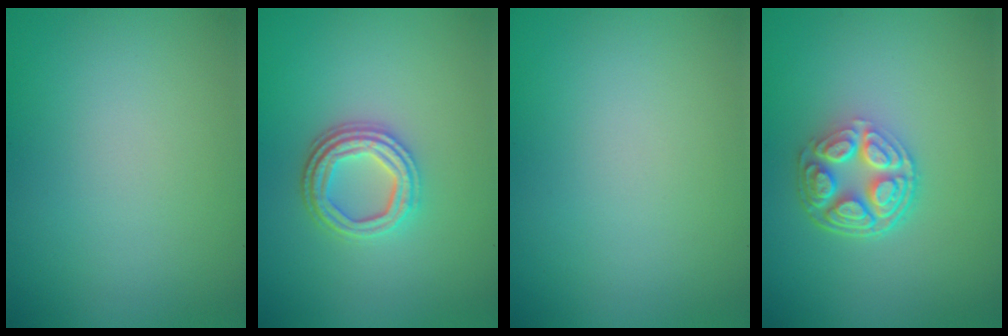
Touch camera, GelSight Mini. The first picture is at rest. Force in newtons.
{"total": 3.6, "press": 3.0, "slide": 2.0}
{"total": 0.0}
{"total": 5.3, "press": 3.9, "slide": 3.6}